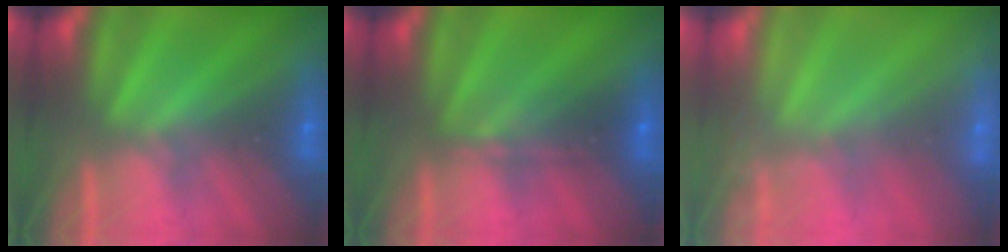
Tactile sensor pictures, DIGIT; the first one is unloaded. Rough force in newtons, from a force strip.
{"total": 2.4}
{"total": 2.4}